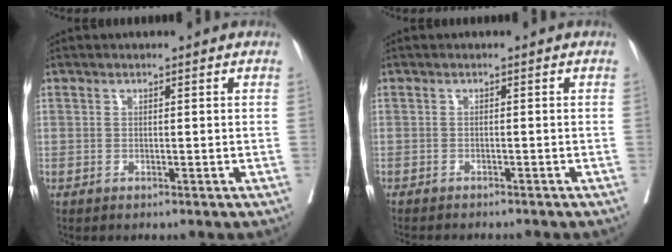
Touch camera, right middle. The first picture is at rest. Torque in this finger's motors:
{"motor_torque": [0.89, -1.16, 0.10, 0.03]}